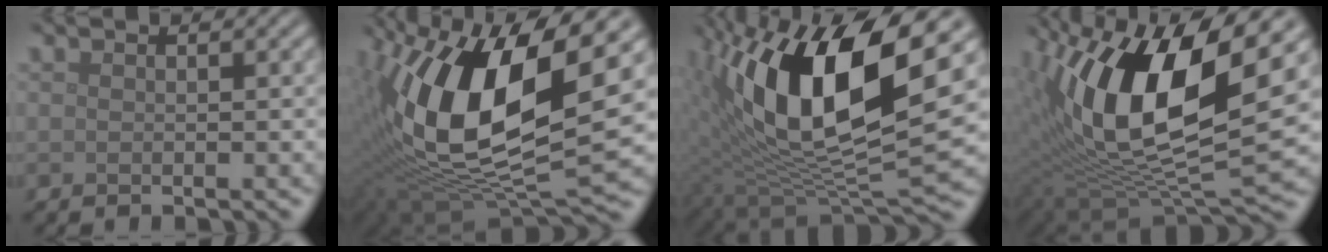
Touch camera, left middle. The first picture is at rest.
{"total": 15.0, "force": [2.9, 6.6, 13.2], "torque": [-0.258, -0.005, 0.048]}
{"total": 15.9, "force": [4.2, 5.9, 14.1], "torque": [-0.258, -0.006, 0.071]}
{"total": 15.6, "force": [4.3, 6.0, 13.8], "torque": [-0.257, 0.000, 0.070]}